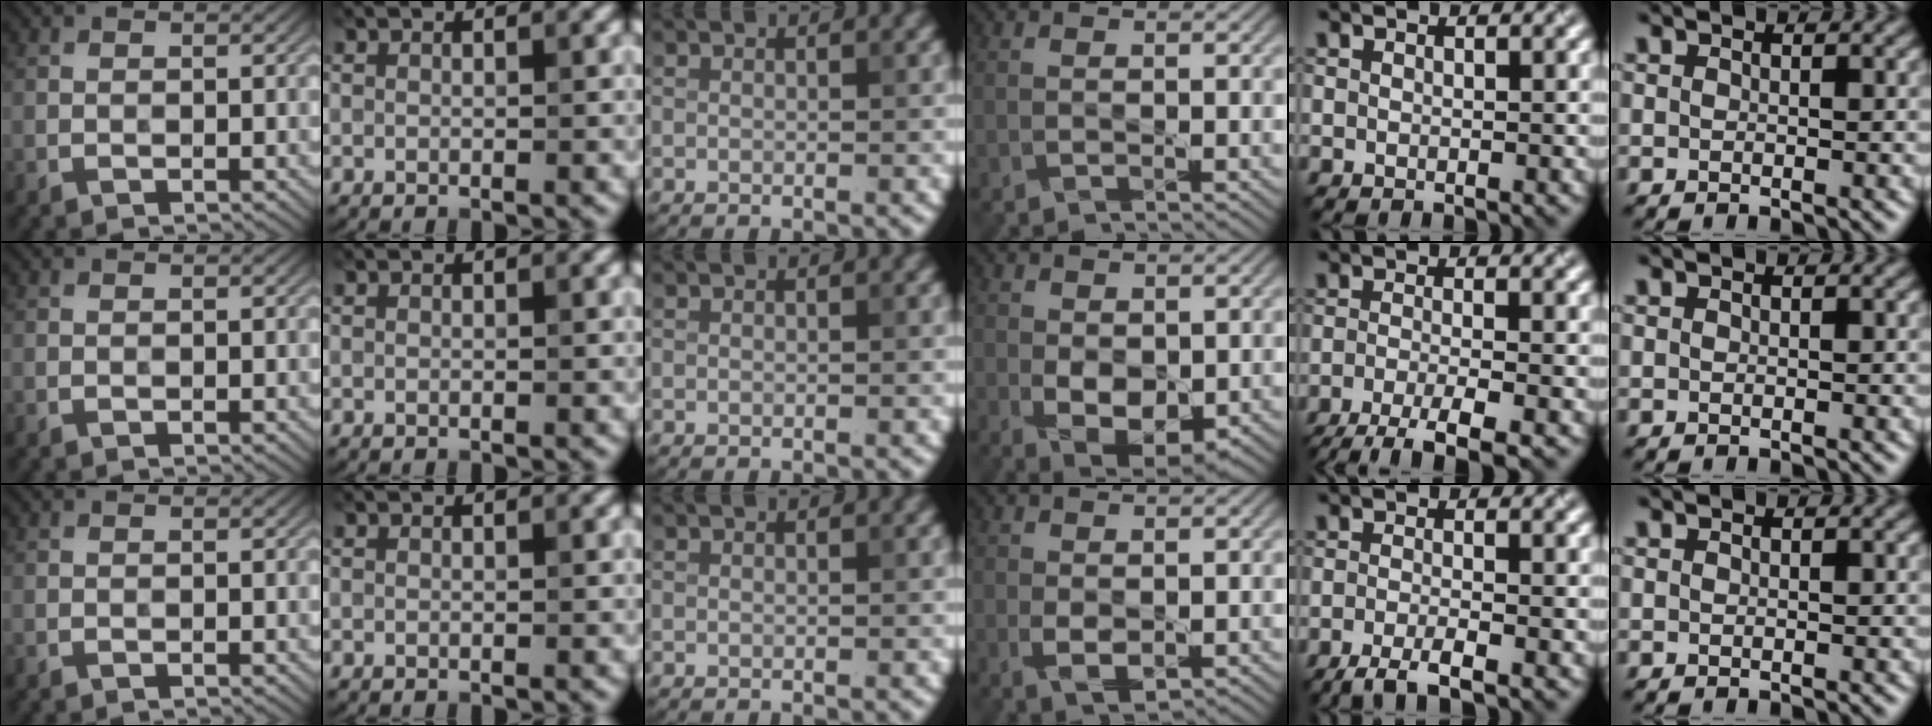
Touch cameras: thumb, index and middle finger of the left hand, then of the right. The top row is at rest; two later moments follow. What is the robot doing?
{"motion": "dispense", "object": "pipette"}